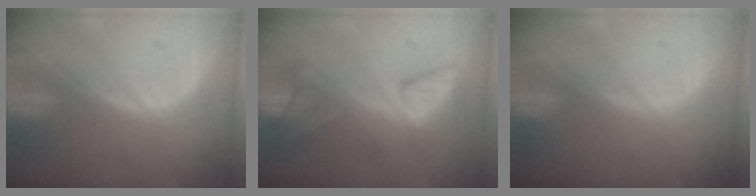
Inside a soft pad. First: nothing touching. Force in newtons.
{"total": 7.5, "press": 7.4, "slide": 1.3}
{"total": 0.0}